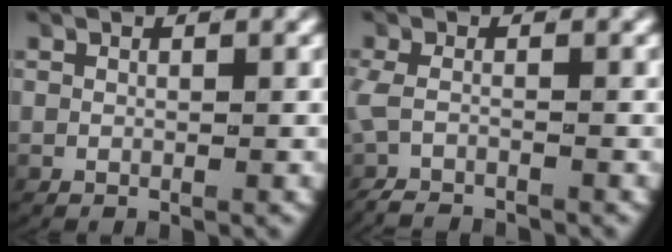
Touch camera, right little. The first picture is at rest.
{"total": 3.3, "force": [-2.9, 1.1, 1.2], "torque": [-0.047, -0.017, -0.039]}